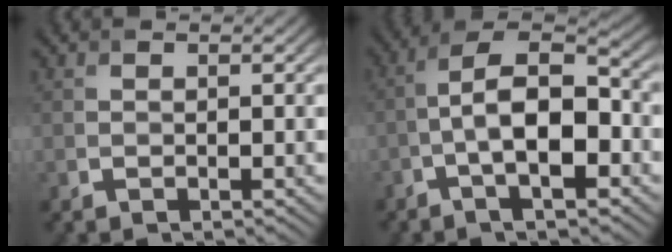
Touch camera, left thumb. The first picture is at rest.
{"total": 9.9, "force": [-2.7, 3.6, 8.8], "torque": [-0.154, 0.018, -0.055]}